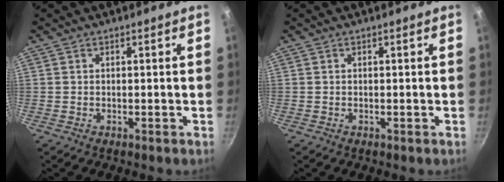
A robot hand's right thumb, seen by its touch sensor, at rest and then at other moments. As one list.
[{"total": 0.0}]